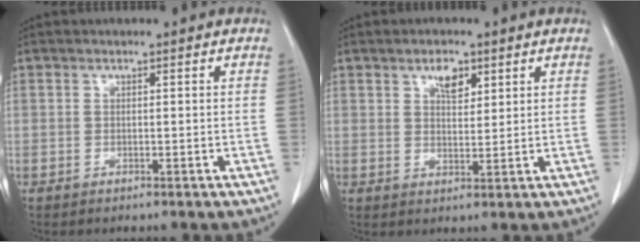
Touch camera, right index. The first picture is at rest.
{"total": 3.7, "force": [2.1, 1.8, 2.4], "torque": [-0.042, 0.001, 0.038]}